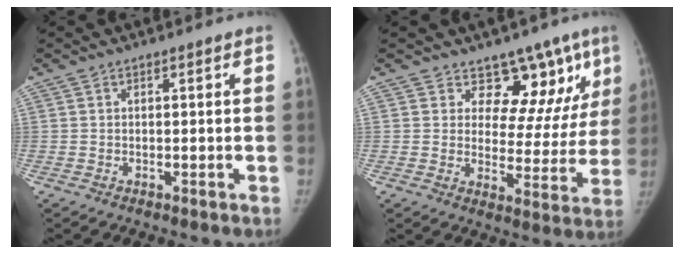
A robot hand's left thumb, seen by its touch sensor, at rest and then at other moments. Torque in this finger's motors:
{"motor_torque": [-0.15, 0.10, 0.12, 0.28, 0.06]}